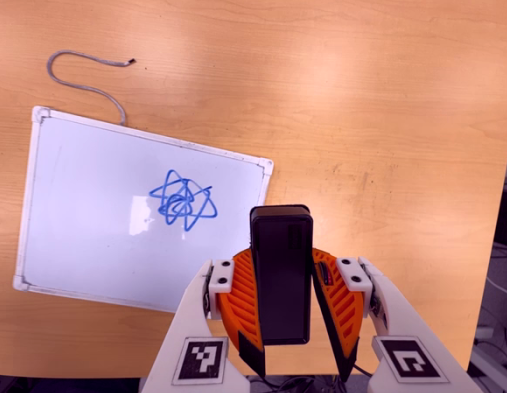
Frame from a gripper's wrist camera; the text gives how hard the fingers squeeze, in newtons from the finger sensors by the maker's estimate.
{"total": 6.5, "left": 6.5, "right": 6.6}